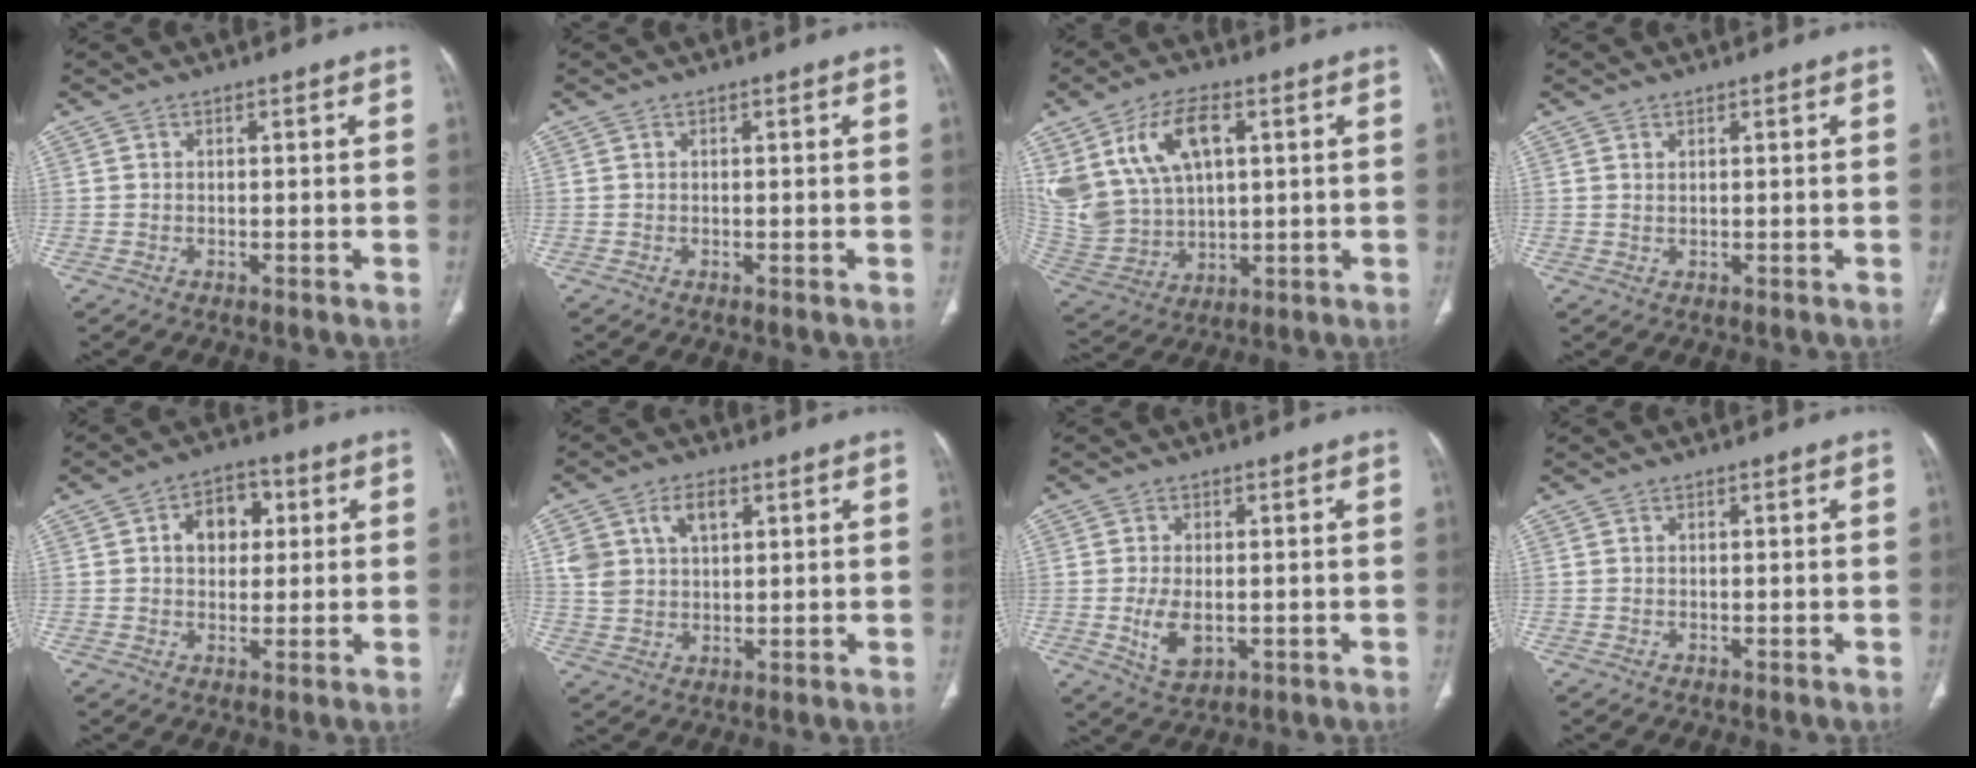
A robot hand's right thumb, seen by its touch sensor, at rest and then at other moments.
{"total": 0.0}
{"total": 18.5, "force": [6.9, 11.3, 12.8], "torque": [-0.264, -0.014, 0.148]}
{"total": 0.7, "force": [0.5, 0.2, 0.5], "torque": [-0.008, -0.003, 0.013]}
{"total": 7.9, "force": [1.8, 5.7, 5.1], "torque": [-0.046, 0.009, 0.022]}
{"total": 7.8, "force": [3.3, 5.0, 5.1], "torque": [-0.081, -0.004, 0.068]}
{"total": 6.0, "force": [-0.9, 3.5, 4.8], "torque": [-0.088, -0.010, -0.008]}
{"total": 0.0}